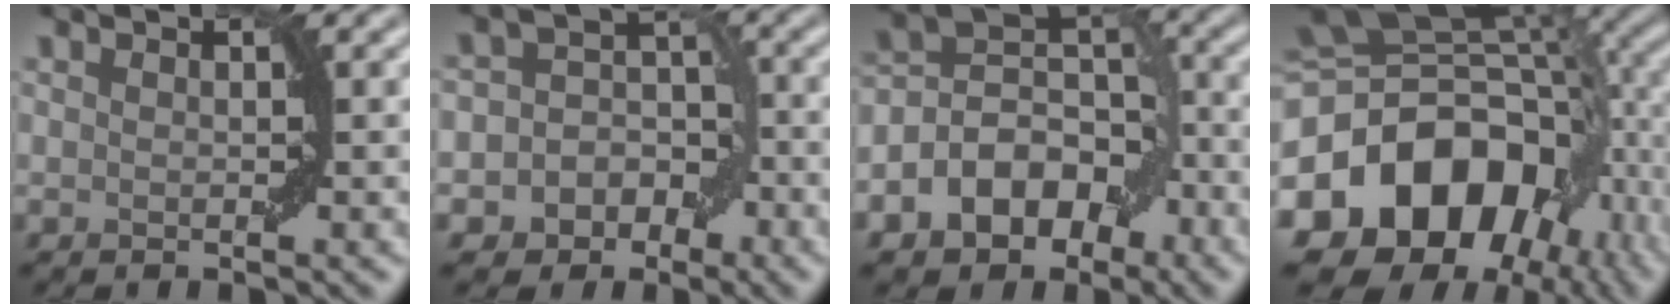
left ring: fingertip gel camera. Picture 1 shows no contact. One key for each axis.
{"total": 6.5, "fx": -2.9, "fy": 5.6, "fz": 1.7, "tx": -0.002, "ty": 0.019, "tz": -0.063}
{"total": 7.9, "fx": -3.8, "fy": 5.3, "fz": 4.4, "tx": -0.066, "ty": 0.009, "tz": -0.080}
{"total": 17.5, "fx": -5.3, "fy": 12.7, "fz": 10.8, "tx": -0.210, "ty": -0.021, "tz": -0.084}